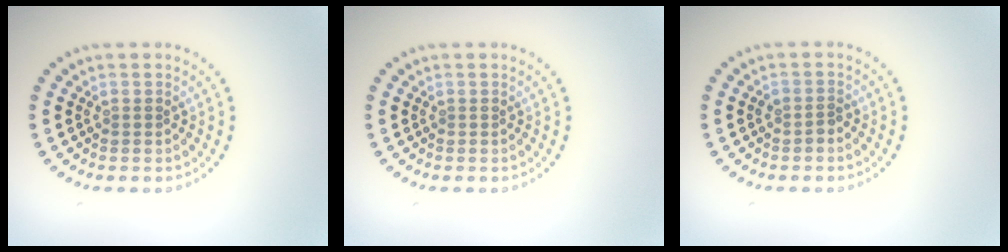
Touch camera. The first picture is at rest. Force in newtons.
{"total": 0.0}
{"total": 0.9, "press": 0.8, "slide": 0.4}